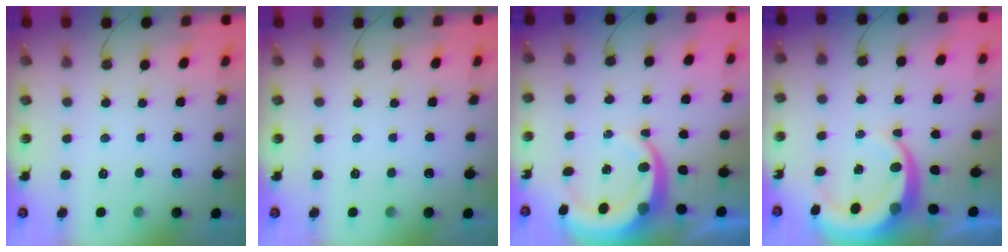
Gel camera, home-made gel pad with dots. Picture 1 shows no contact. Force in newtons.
{"total": 0.0}
{"total": 8.8, "press": 8.8, "slide": 1.1}
{"total": 8.8, "press": 8.8, "slide": 1.1}